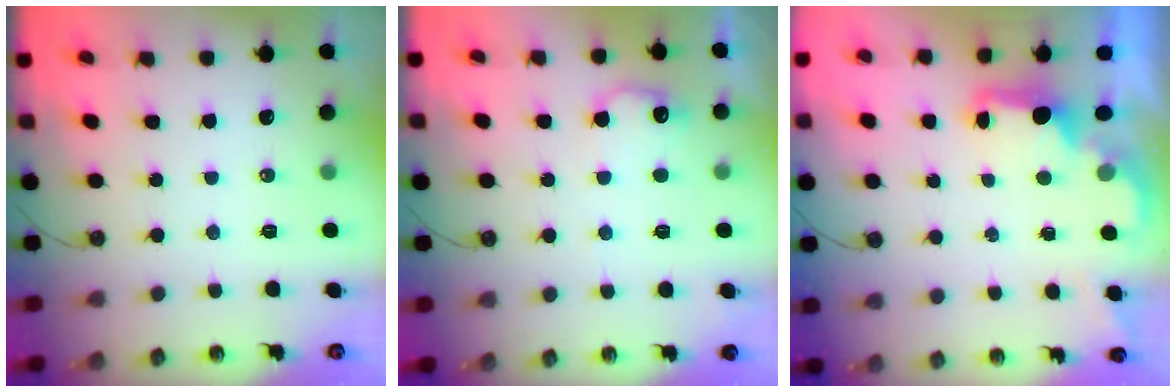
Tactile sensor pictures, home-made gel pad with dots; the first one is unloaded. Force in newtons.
{"total": 9.3, "press": 9.3, "slide": 0.4}
{"total": 2.3, "press": 2.2, "slide": 0.8}